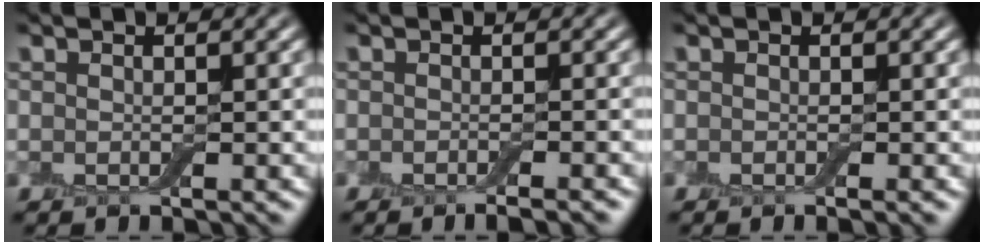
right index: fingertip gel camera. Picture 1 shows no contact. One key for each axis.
{"total": 1.9, "fx": -1.4, "fy": 0.3, "fz": 1.3, "tx": -0.010, "ty": -0.001, "tz": -0.020}
{"total": 0.7, "fx": -0.4, "fy": 0.1, "fz": 0.6, "tx": -0.008, "ty": -0.005, "tz": -0.006}